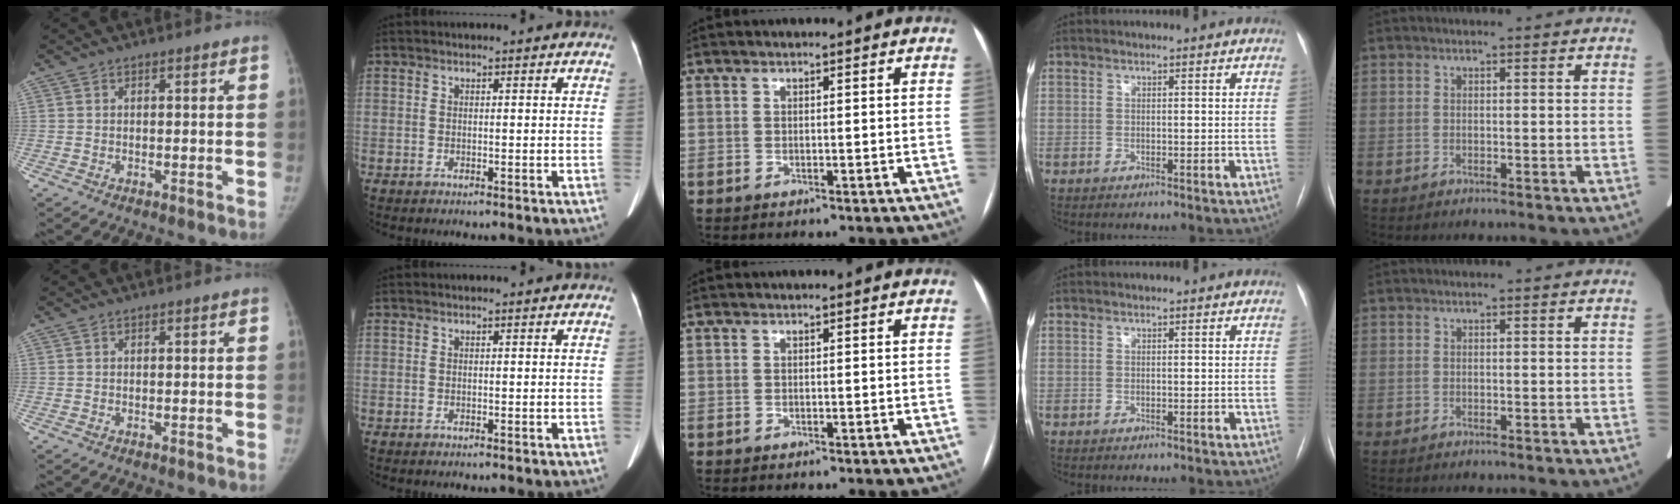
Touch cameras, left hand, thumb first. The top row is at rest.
{}